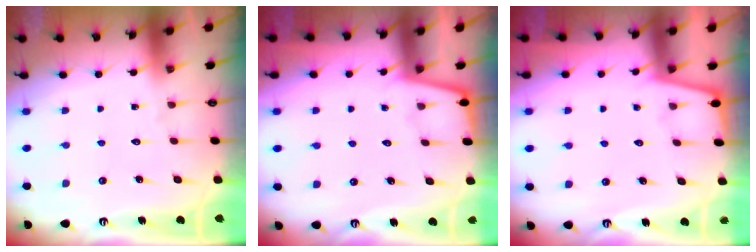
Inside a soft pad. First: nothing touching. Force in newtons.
{"total": 2.0, "press": 2.0, "slide": 0.3}
{"total": 1.7, "press": 1.7, "slide": 0.1}